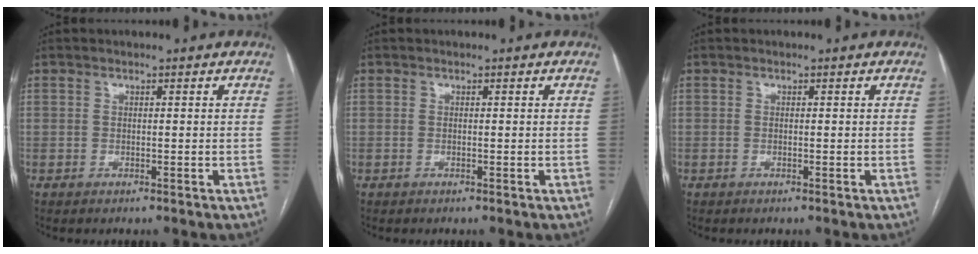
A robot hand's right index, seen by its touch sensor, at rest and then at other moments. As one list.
[{"total": 0.0}, {"total": 0.0}]